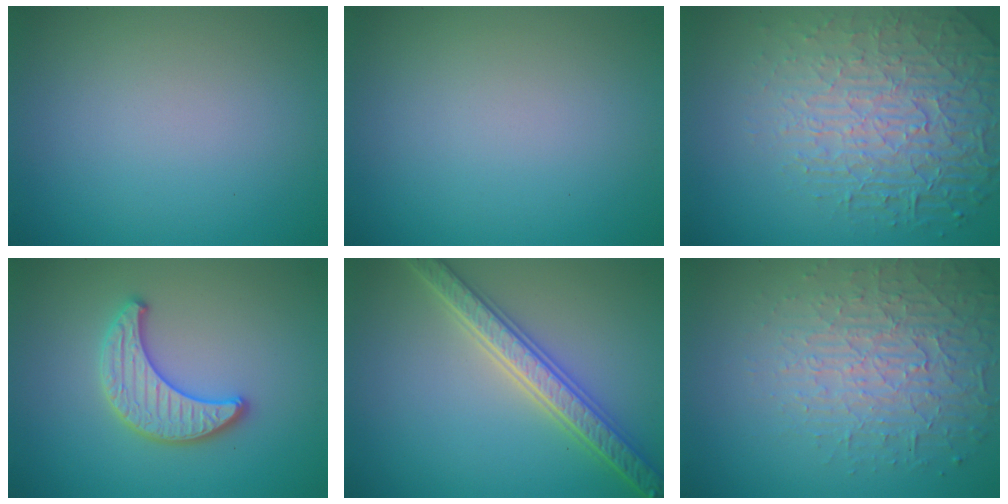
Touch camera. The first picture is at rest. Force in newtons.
{"total": 0.0}
{"total": 7.8, "press": 5.5, "slide": 5.5}
{"total": 3.4, "press": 3.4, "slide": 0.5}
{"total": 5.5, "press": 5.4, "slide": 1.1}
{"total": 4.6, "press": 4.0, "slide": 2.3}